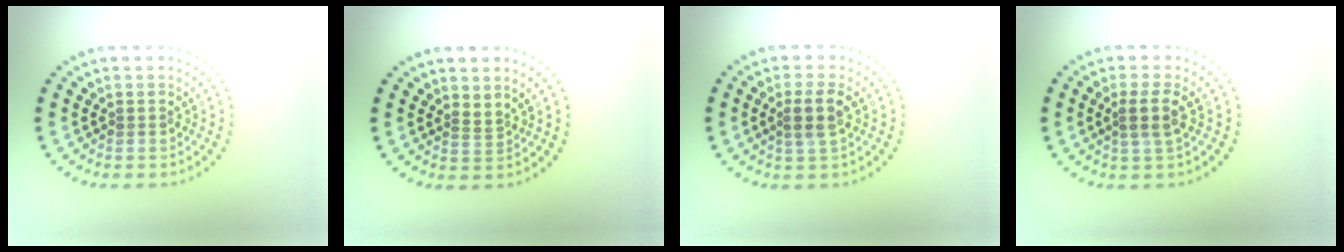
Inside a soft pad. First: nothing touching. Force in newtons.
{"total": 0.9, "press": 0.3, "slide": 0.9}
{"total": 2.4, "press": 2.2, "slide": 1.0}
{"total": 2.2, "press": 1.9, "slide": 1.1}